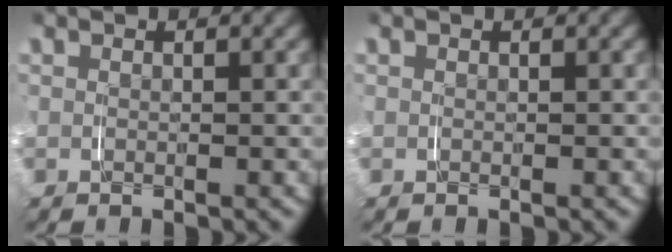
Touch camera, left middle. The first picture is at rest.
{"total": 0.0}